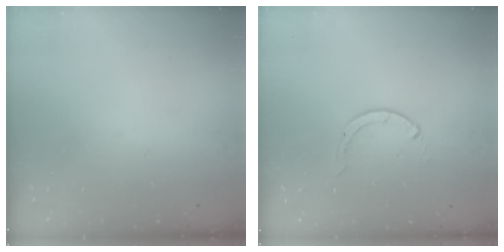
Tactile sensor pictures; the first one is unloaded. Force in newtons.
{"total": 0.0}